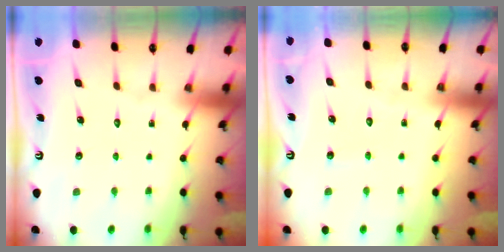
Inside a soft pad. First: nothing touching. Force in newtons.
{"total": 2.9, "press": 2.9, "slide": 0.3}